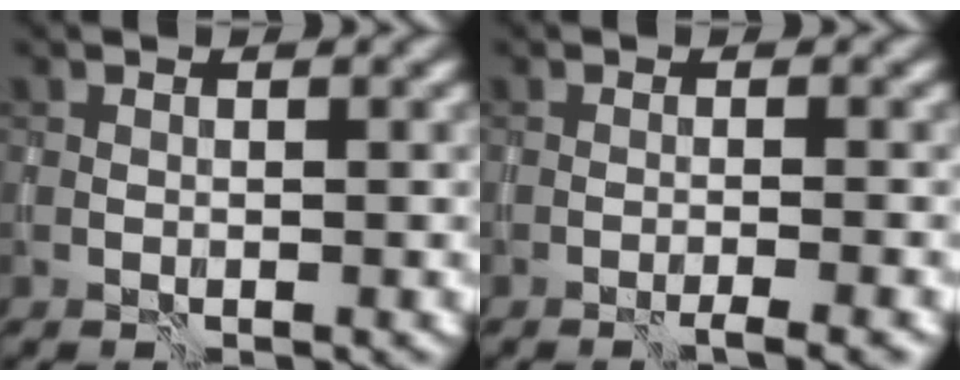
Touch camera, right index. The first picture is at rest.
{"total": 1.9, "force": [-1.0, 0.3, 1.6], "torque": [-0.012, -0.003, -0.022]}